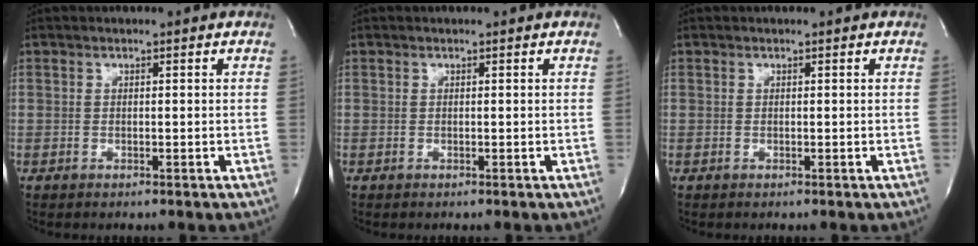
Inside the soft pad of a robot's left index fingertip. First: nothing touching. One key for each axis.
{"total": 0.0}
{"total": 0.0}